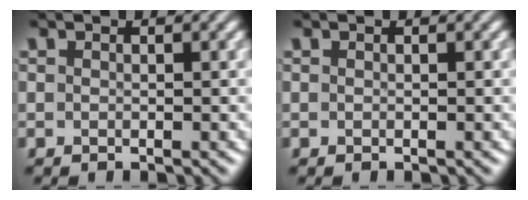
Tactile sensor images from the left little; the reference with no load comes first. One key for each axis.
{"total": 0.0}